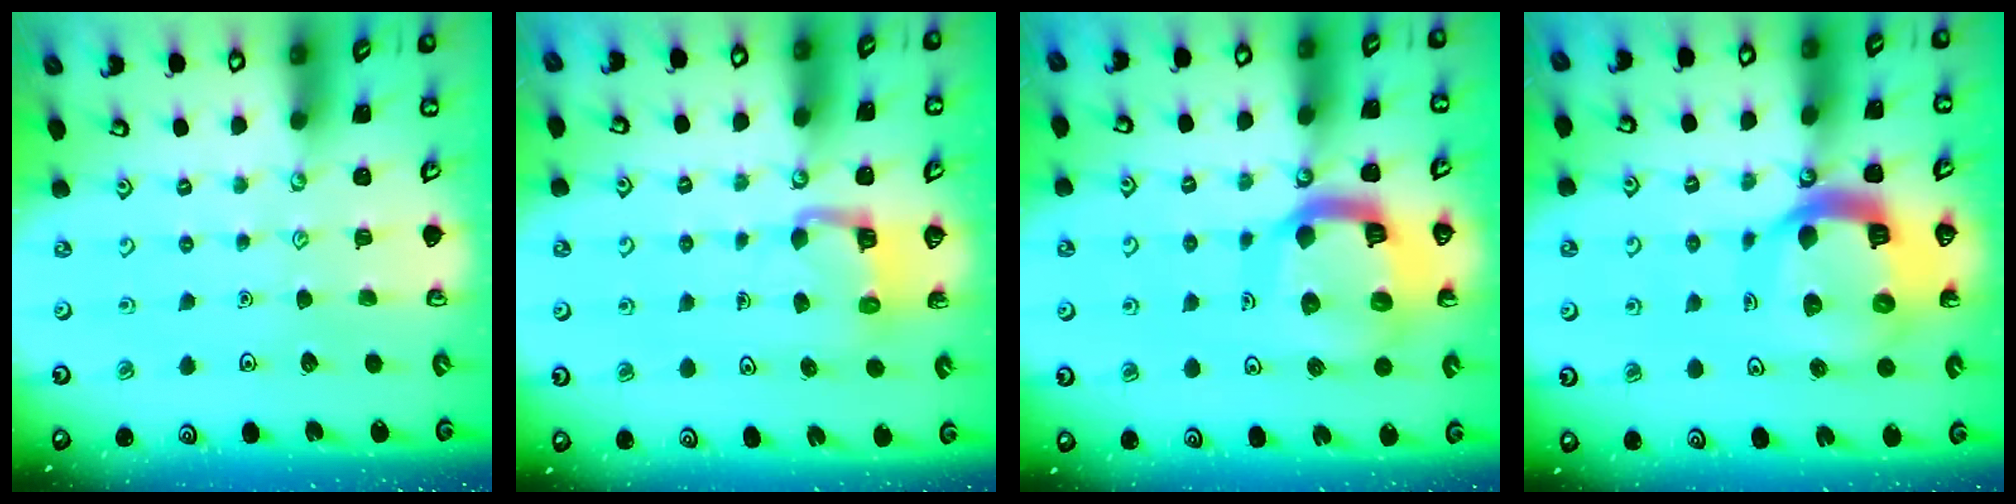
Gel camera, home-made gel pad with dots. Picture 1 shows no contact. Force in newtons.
{"total": 4.2, "press": 4.2, "slide": 0.2}
{"total": 15.6, "press": 15.4, "slide": 1.9}
{"total": 18.0, "press": 17.9, "slide": 1.9}